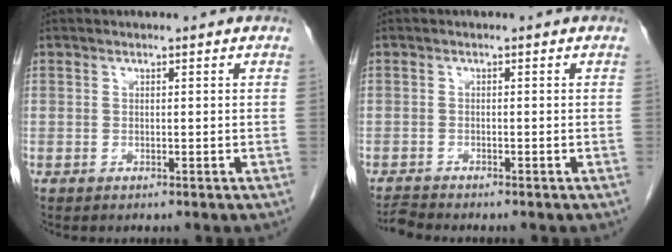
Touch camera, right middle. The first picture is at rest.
{"total": 1.6, "force": [-1.5, -0.6, -0.1], "torque": [-0.004, -0.012, -0.028]}